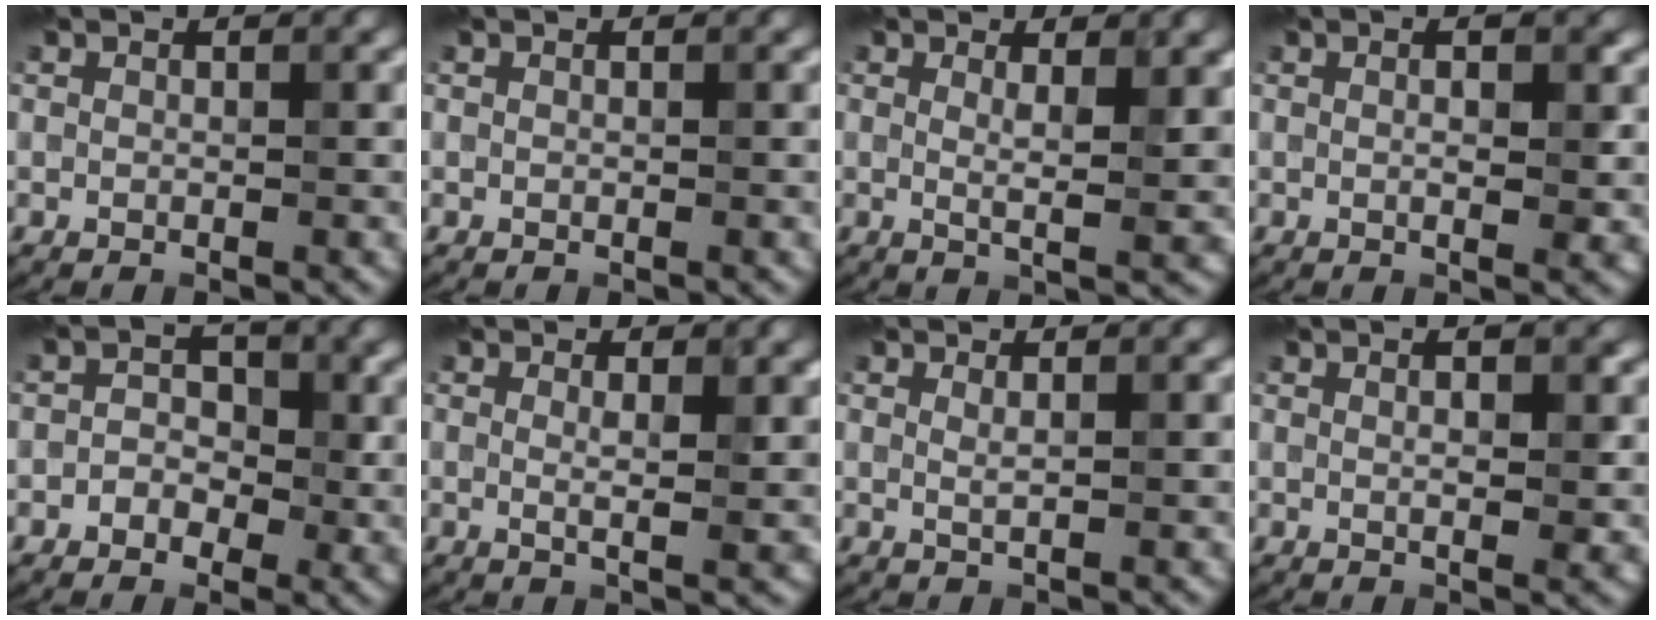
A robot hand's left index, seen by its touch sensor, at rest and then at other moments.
{"total": 0.0}
{"total": 2.9, "force": [1.0, 0.7, 2.6], "torque": [-0.037, -0.009, 0.015]}
{"total": 2.7, "force": [0.5, 0.8, 2.6], "torque": [-0.027, -0.003, 0.002]}
{"total": 2.7, "force": [-0.6, 2.2, 1.5], "torque": [-0.009, -0.002, -0.019]}
{"total": 2.4, "force": [0.6, 0.5, 2.3], "torque": [-0.033, -0.006, 0.008]}
{"total": 1.0, "force": [0.5, 0.4, 0.8], "torque": [-0.009, -0.001, 0.006]}
{"total": 3.3, "force": [1.0, 1.1, 2.9], "torque": [-0.025, 0.003, 0.004]}